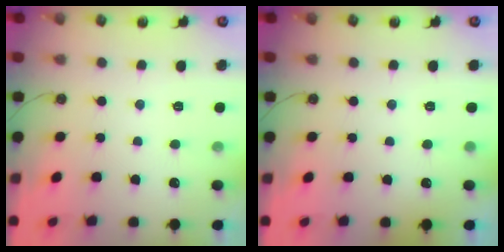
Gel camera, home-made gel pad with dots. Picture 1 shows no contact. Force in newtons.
{"total": 1.5, "press": 0.2, "slide": 1.5}